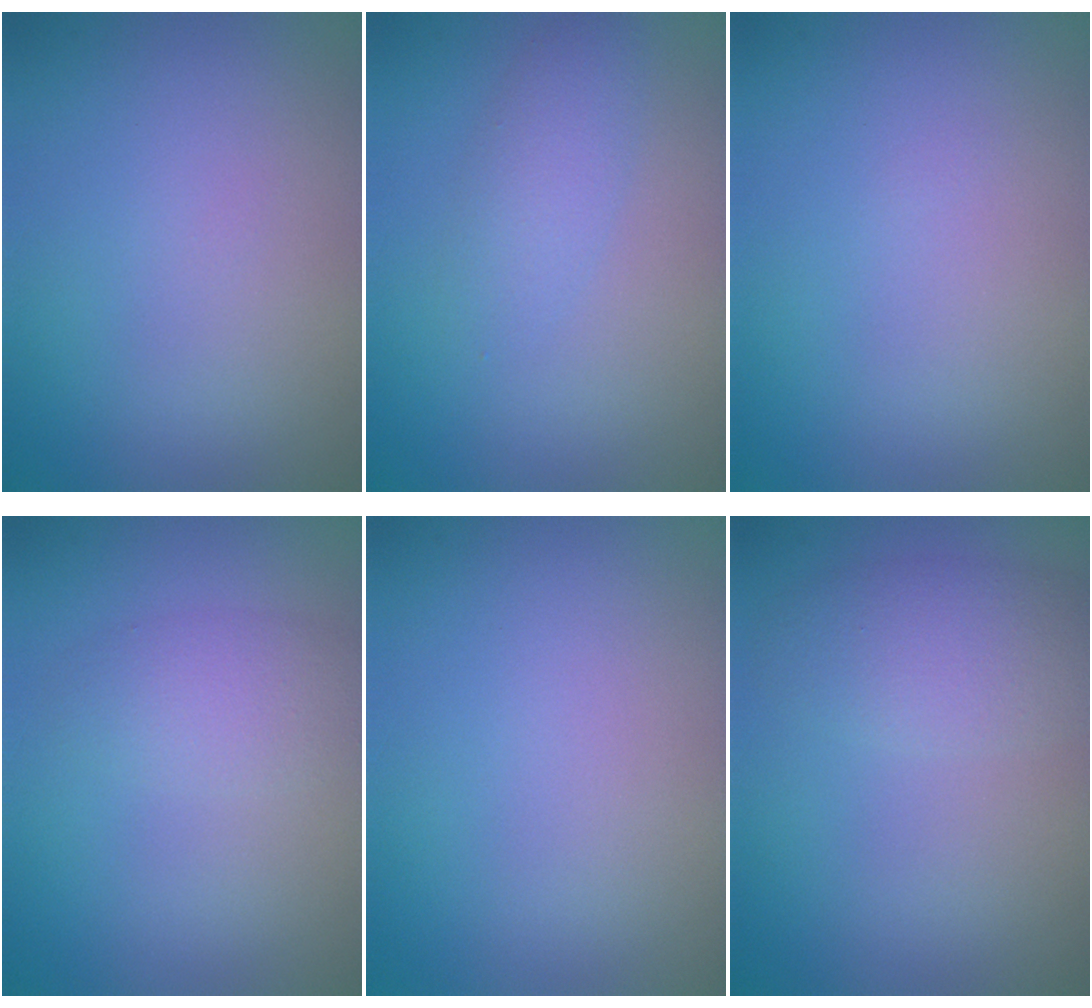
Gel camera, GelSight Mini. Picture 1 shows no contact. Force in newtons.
{"total": 2.0, "press": 2.0, "slide": 0.1}
{"total": 0.0}
{"total": 2.6, "press": 2.6, "slide": 0.1}
{"total": 0.0}
{"total": 3.3, "press": 3.3, "slide": 0.3}